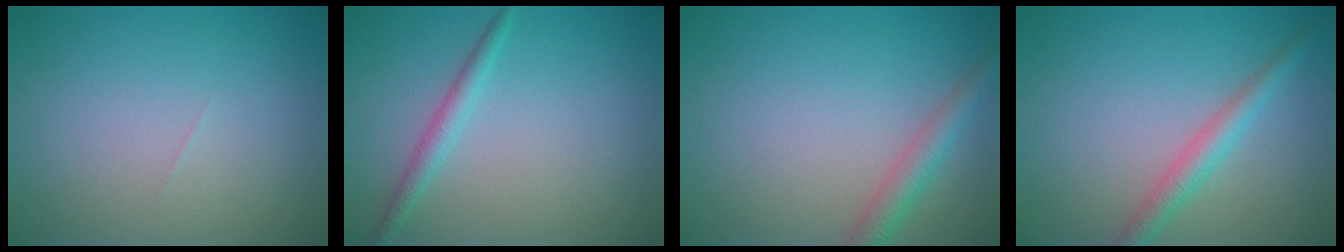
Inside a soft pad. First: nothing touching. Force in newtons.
{"total": 1.8, "press": 1.8, "slide": 0.0}
{"total": 2.7, "press": 2.7, "slide": 0.1}
{"total": 2.6, "press": 2.6, "slide": 0.0}